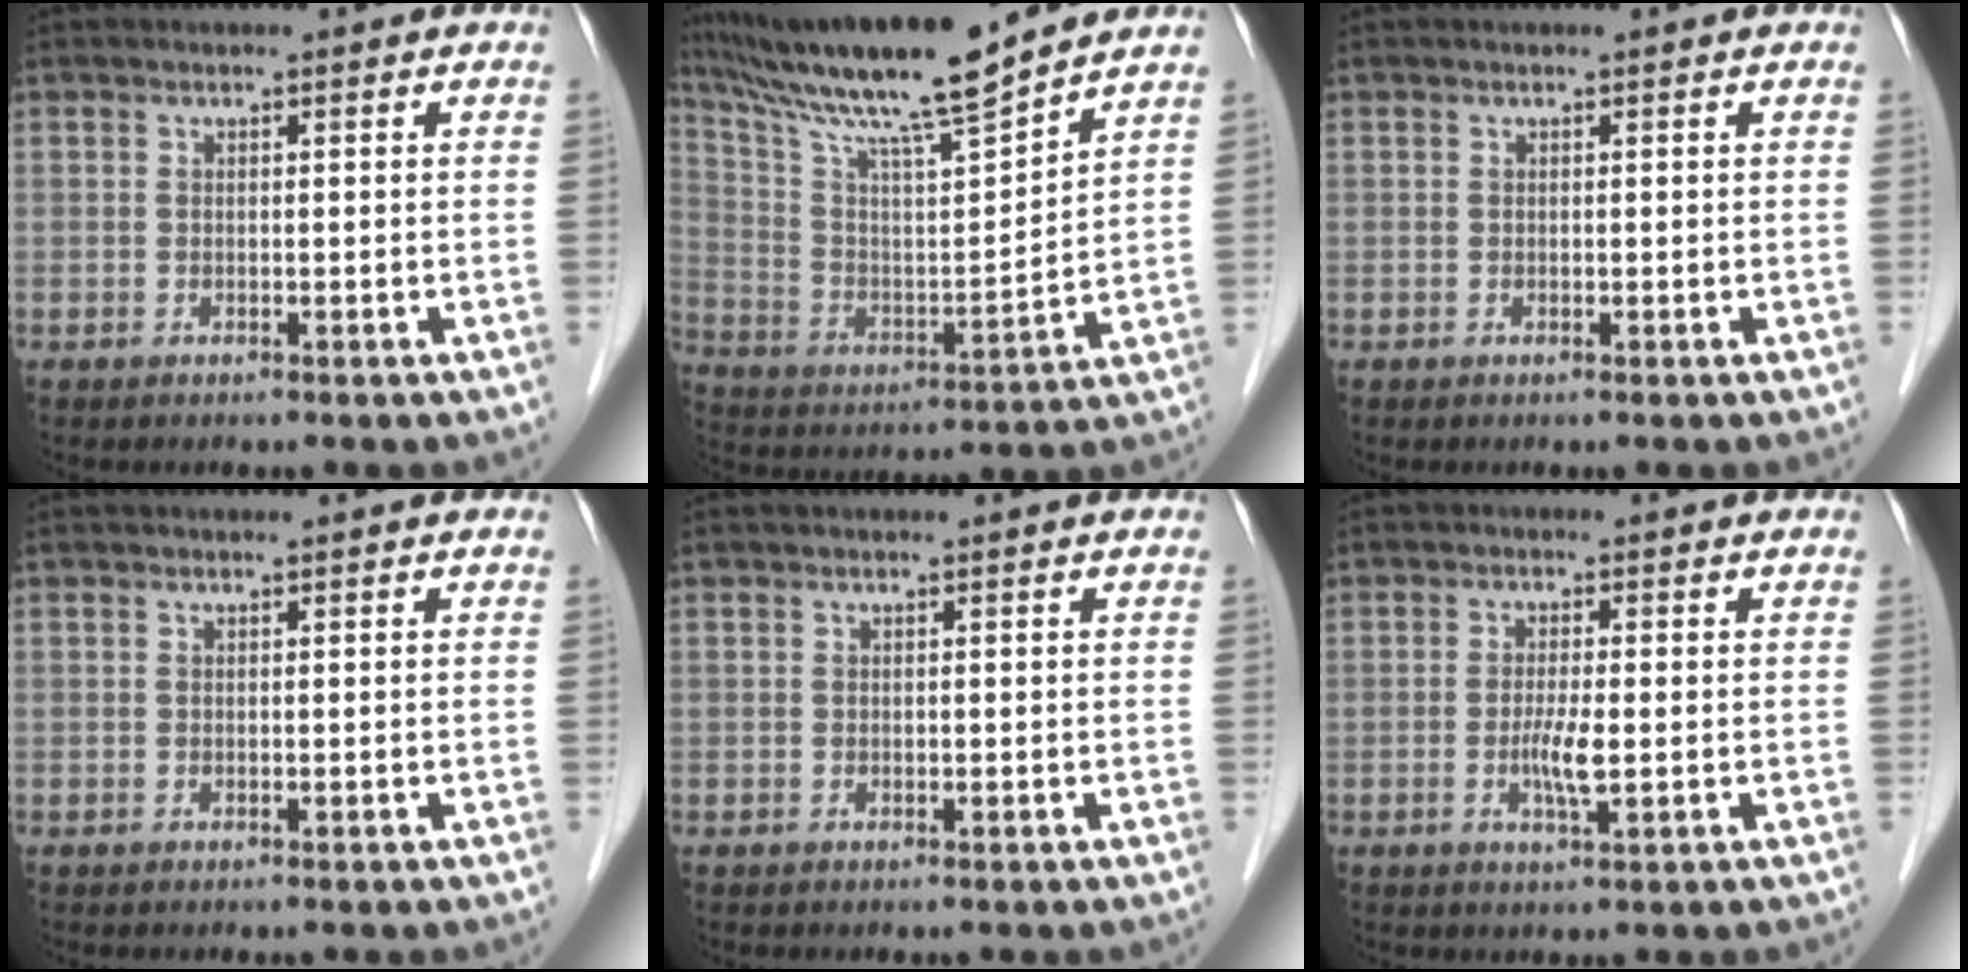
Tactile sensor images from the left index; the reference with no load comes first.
{"total": 17.1, "force": [14.4, -0.5, 9.2], "torque": [-0.170, 0.004, 0.253]}
{"total": 0.0}
{"total": 0.0}
{"total": 0.0}
{"total": 3.5, "force": [-0.8, 0.4, 3.4], "torque": [-0.070, -0.009, -0.015]}